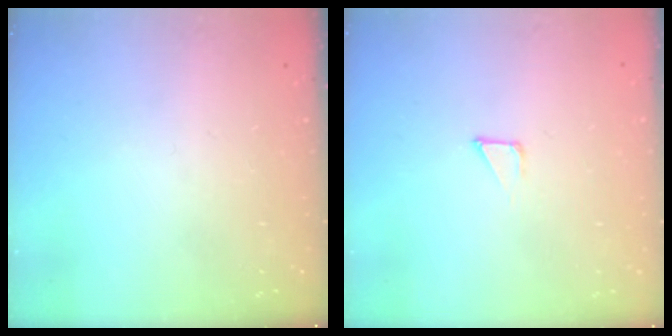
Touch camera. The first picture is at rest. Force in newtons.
{"total": 1.6, "press": 1.6, "slide": 0.1}